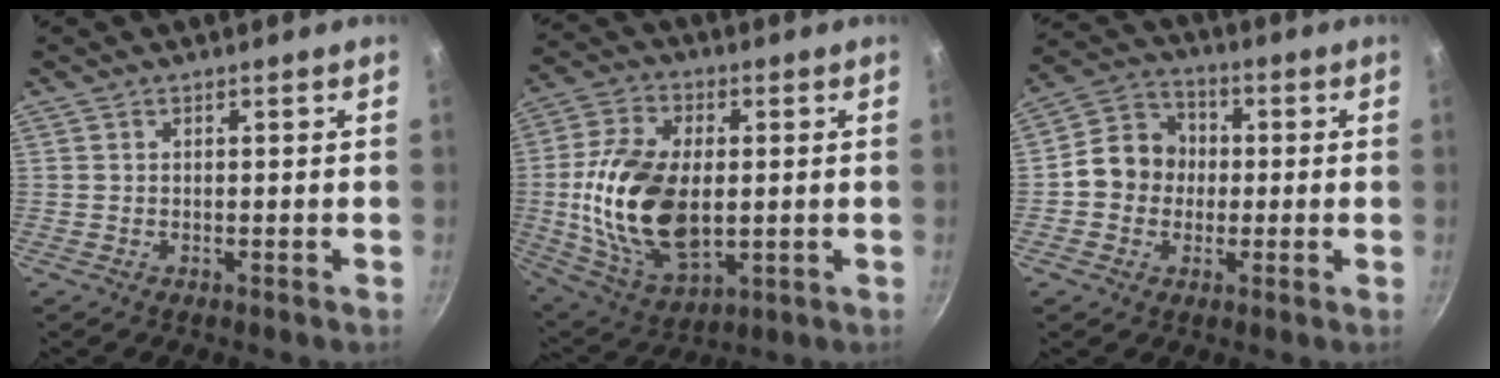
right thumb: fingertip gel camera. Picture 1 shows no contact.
{"total": 20.6, "force": [-0.3, 12.3, 16.5], "torque": [-0.304, 0.002, 0.002]}
{"total": 9.7, "force": [-0.5, 8.6, 4.4], "torque": [-0.040, 0.023, -0.030]}